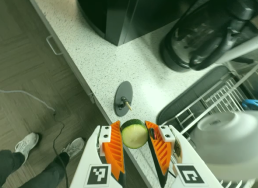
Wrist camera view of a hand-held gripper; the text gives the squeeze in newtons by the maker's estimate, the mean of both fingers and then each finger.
{"total": 10.2, "left": 10.3, "right": 10.0}